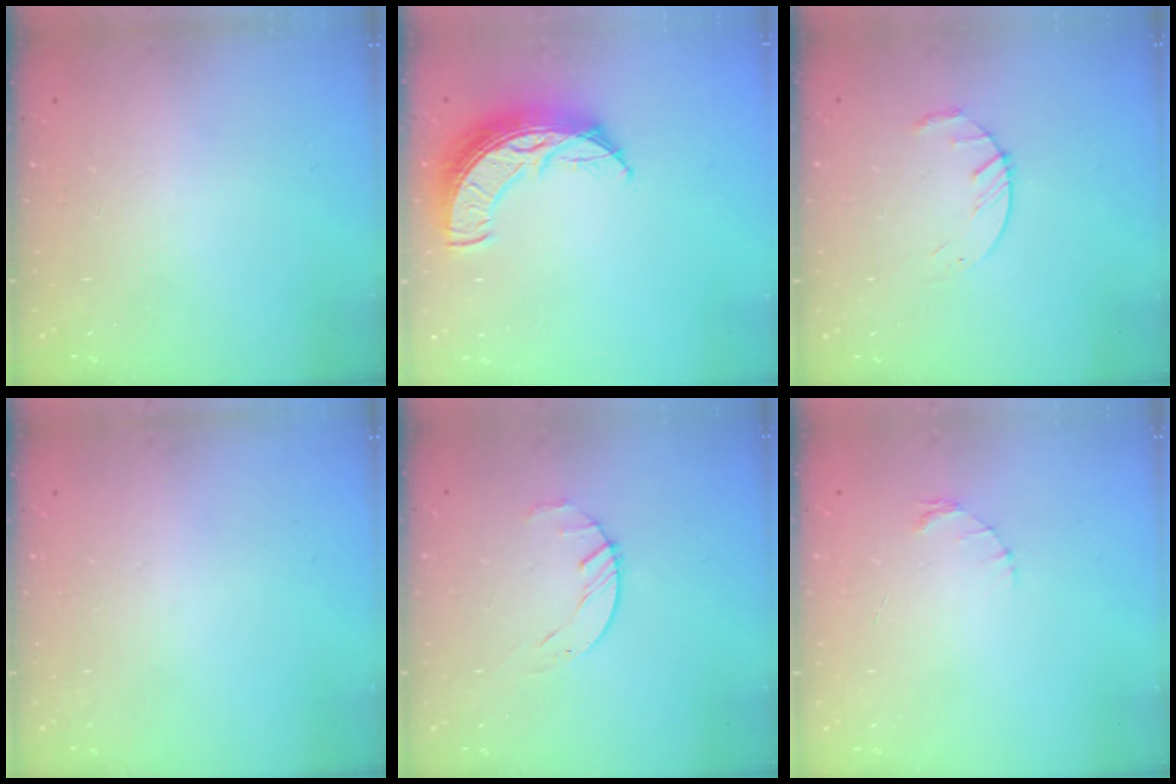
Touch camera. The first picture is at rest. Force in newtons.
{"total": 13.7, "press": 13.7, "slide": 1.0}
{"total": 4.3, "press": 4.2, "slide": 0.6}
{"total": 0.0}
{"total": 2.1, "press": 2.1, "slide": 0.3}
{"total": 1.6, "press": 1.5, "slide": 0.3}